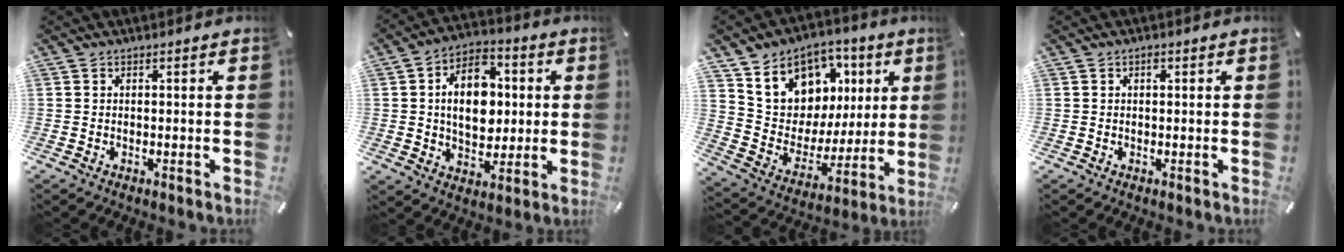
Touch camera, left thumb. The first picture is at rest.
{"total": 13.7, "force": [1.3, 9.8, 9.4], "torque": [-0.164, 0.010, 0.020]}
{"total": 13.1, "force": [6.4, 11.0, 3.0], "torque": [-0.053, -0.057, 0.125]}
{"total": 0.8, "force": [0.2, 0.5, 0.6], "torque": [-0.004, -0.001, 0.002]}